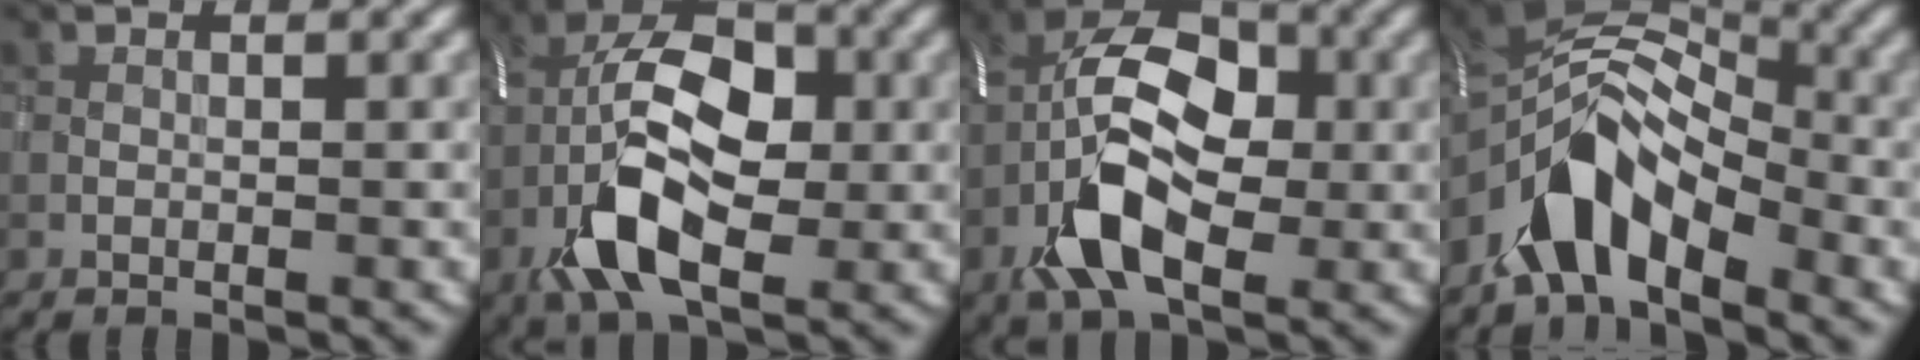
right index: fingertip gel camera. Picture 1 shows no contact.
{"total": 10.3, "force": [-2.4, 5.4, 8.5], "torque": [-0.162, 0.011, -0.053]}
{"total": 10.6, "force": [-2.5, 5.9, 8.5], "torque": [-0.165, 0.009, -0.056]}
{"total": 7.2, "force": [-4.1, 3.6, 4.6], "torque": [-0.071, 0.009, -0.086]}